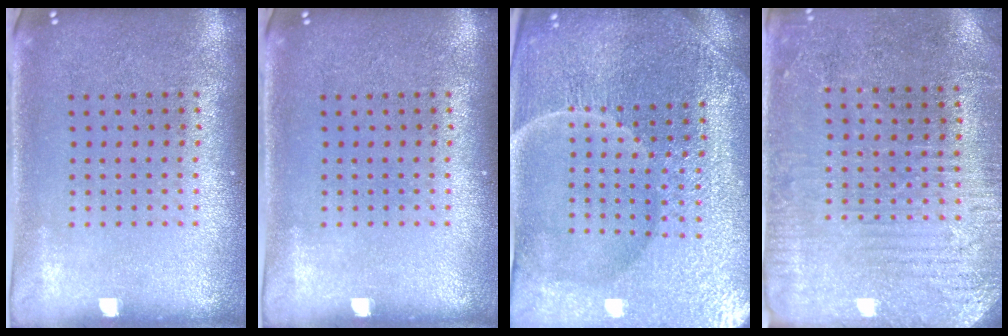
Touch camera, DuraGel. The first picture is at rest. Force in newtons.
{"total": 0.0}
{"total": 5.6, "press": 5.2, "slide": 2.1}
{"total": 2.9, "press": 2.8, "slide": 0.6}